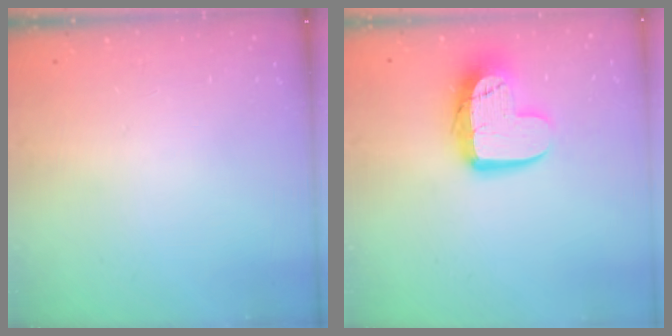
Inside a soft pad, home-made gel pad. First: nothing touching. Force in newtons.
{"total": 12.7, "press": 12.7, "slide": 1.0}